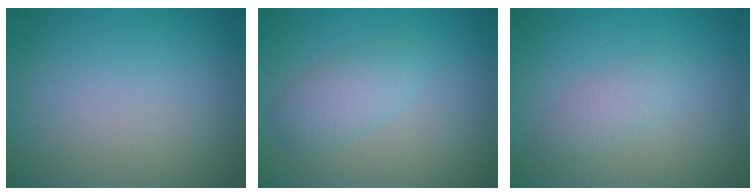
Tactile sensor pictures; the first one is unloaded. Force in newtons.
{"total": 2.5, "press": 2.5, "slide": 0.1}
{"total": 1.7, "press": 1.7, "slide": 0.1}